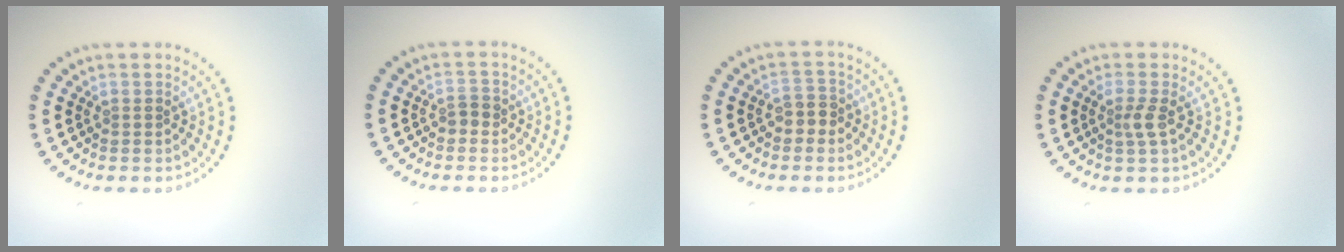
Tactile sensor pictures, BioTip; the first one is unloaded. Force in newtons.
{"total": 1.1, "press": 1.1, "slide": 0.2}
{"total": 1.9, "press": 1.8, "slide": 0.7}
{"total": 1.6, "press": 1.2, "slide": 1.1}